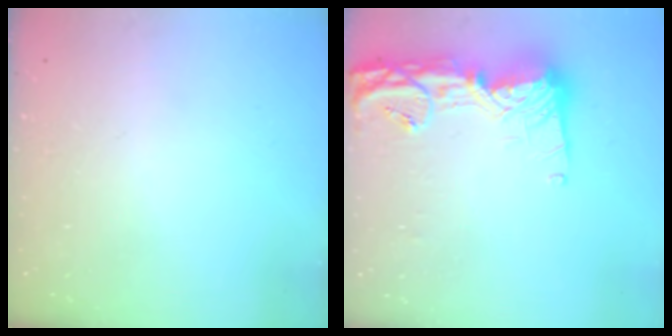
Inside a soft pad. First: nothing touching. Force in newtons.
{"total": 16.7, "press": 16.6, "slide": 1.5}